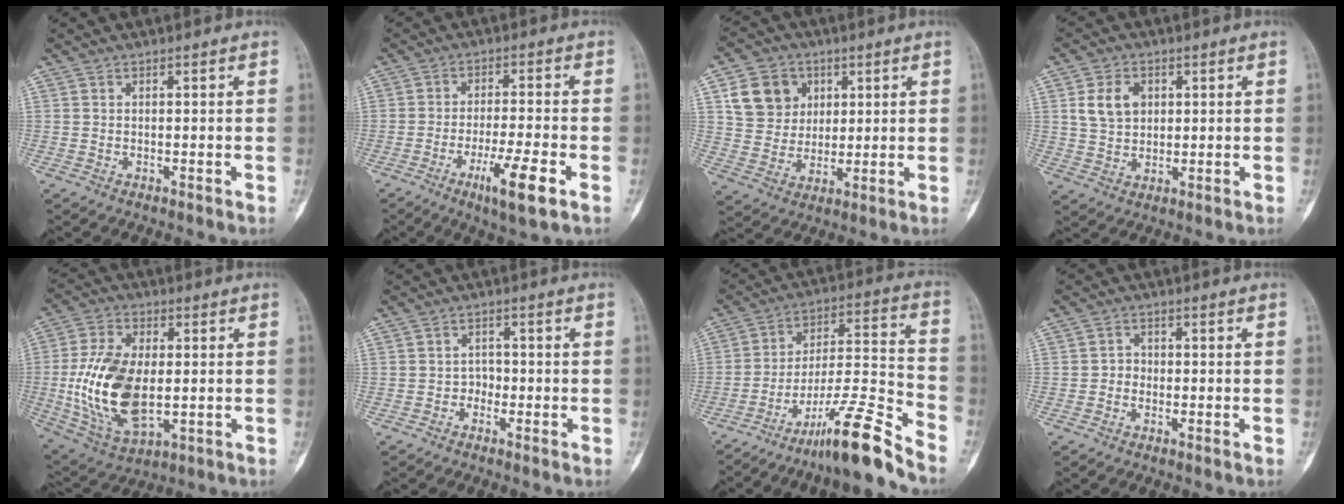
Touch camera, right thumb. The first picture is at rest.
{"total": 9.0, "force": [-4.2, 1.1, 7.9], "torque": [-0.147, 0.005, -0.067]}
{"total": 10.9, "force": [3.8, 9.2, 4.2], "torque": [-0.046, -0.004, 0.073]}
{"total": 6.9, "force": [2.0, 5.2, 4.2], "torque": [-0.061, -0.005, 0.038]}
{"total": 17.5, "force": [-0.8, 9.6, 14.6], "torque": [-0.290, -0.004, -0.001]}
{"total": 1.9, "force": [-1.0, 1.5, 0.5], "torque": [0.007, 0.010, -0.026]}
{"total": 15.7, "force": [-12.2, 0.6, 9.9], "torque": [-0.169, 0.100, -0.202]}
{"total": 2.0, "force": [-0.6, 1.8, 0.7], "torque": [0.004, 0.009, -0.017]}